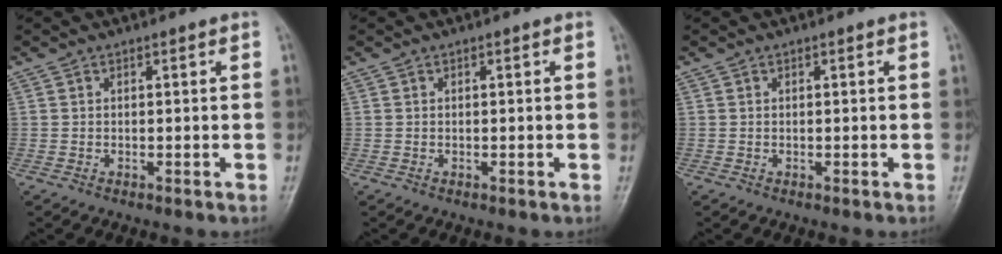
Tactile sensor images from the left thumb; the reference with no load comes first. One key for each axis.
{"total": 0.0}
{"total": 0.0}